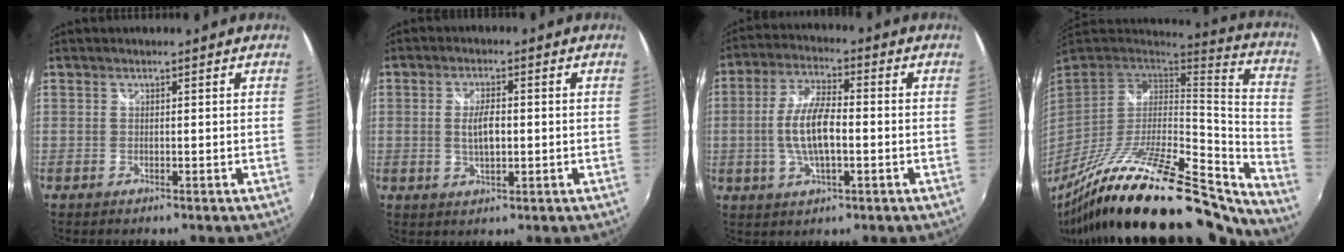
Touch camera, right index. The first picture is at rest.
{"total": 4.6, "force": [-0.1, 1.7, 4.3], "torque": [-0.082, -0.001, 0.001]}
{"total": 9.8, "force": [-1.4, 3.4, 9.1], "torque": [-0.185, 0.005, -0.026]}
{"total": 30.0, "force": [-24.5, 5.7, 16.3], "torque": [-0.240, -0.046, -0.403]}